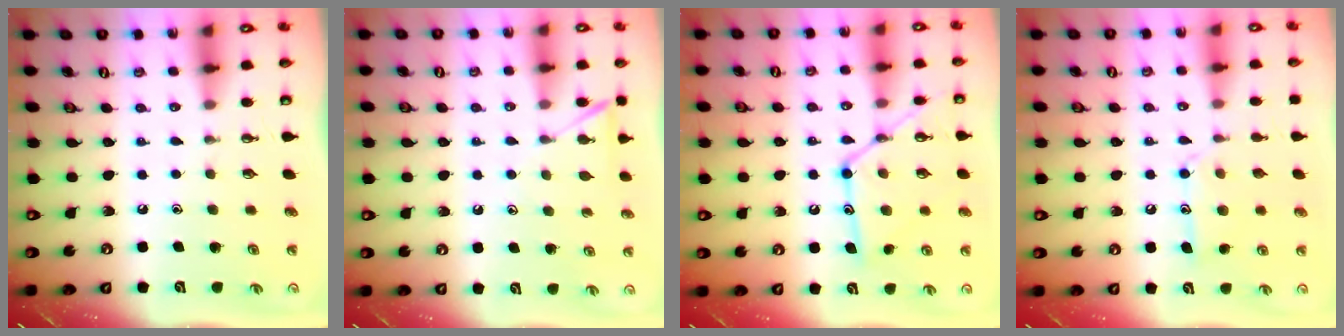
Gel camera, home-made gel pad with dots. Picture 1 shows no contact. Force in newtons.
{"total": 7.9, "press": 7.8, "slide": 0.7}
{"total": 15.8, "press": 15.7, "slide": 1.4}
{"total": 12.4, "press": 12.4, "slide": 0.8}